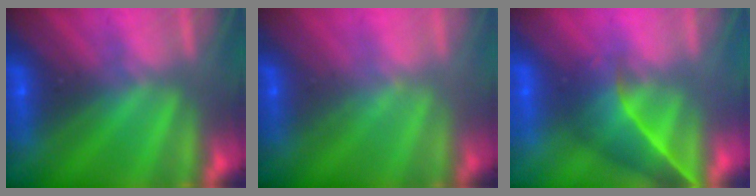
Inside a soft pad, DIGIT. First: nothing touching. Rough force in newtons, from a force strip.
{"total": 1.8}
{"total": 3.7}